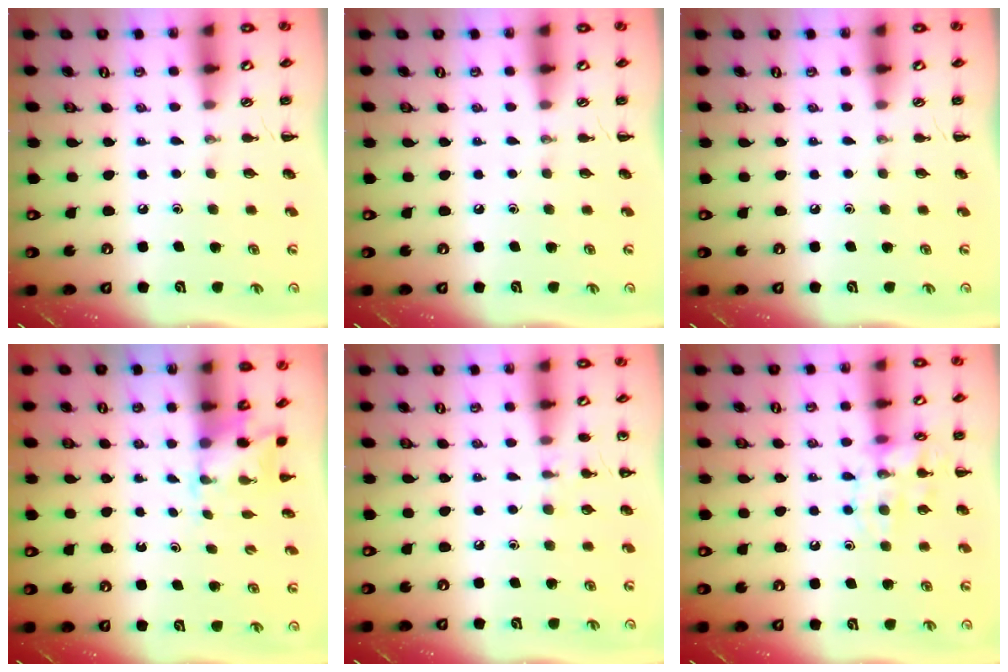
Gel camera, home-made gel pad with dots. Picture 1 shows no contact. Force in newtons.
{"total": 0.0}
{"total": 0.0}
{"total": 1.7, "press": 1.6, "slide": 0.5}
{"total": 6.2, "press": 6.0, "slide": 1.9}
{"total": 12.6, "press": 12.6, "slide": 0.9}